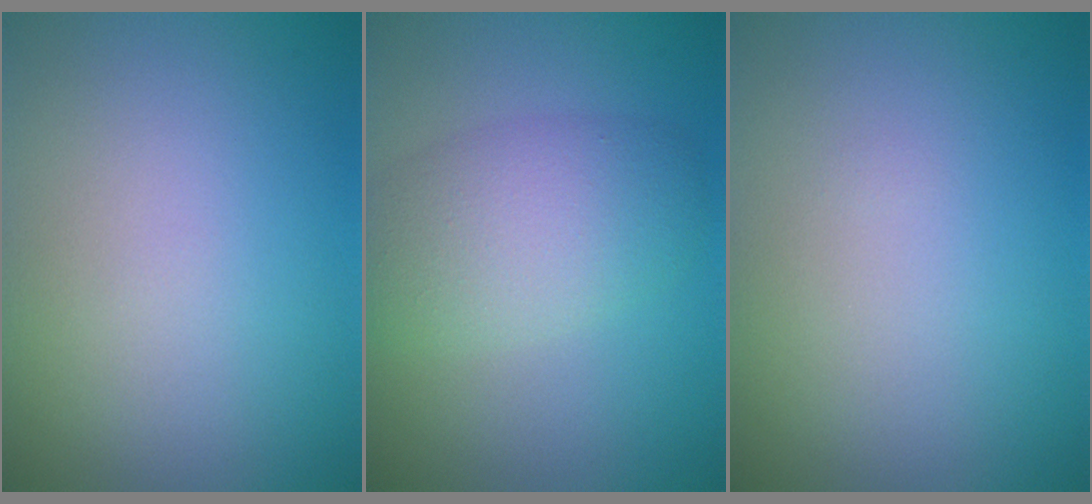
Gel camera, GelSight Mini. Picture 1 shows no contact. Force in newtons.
{"total": 4.9, "press": 4.9, "slide": 0.2}
{"total": 0.0}